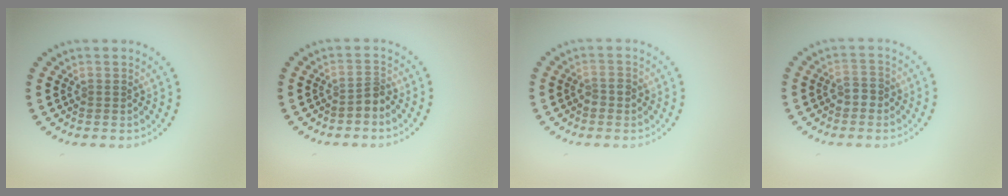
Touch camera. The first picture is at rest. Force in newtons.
{"total": 1.6, "press": 1.2, "slide": 1.2}
{"total": 1.3, "press": 1.3, "slide": 0.3}
{"total": 1.7, "press": 1.6, "slide": 0.5}